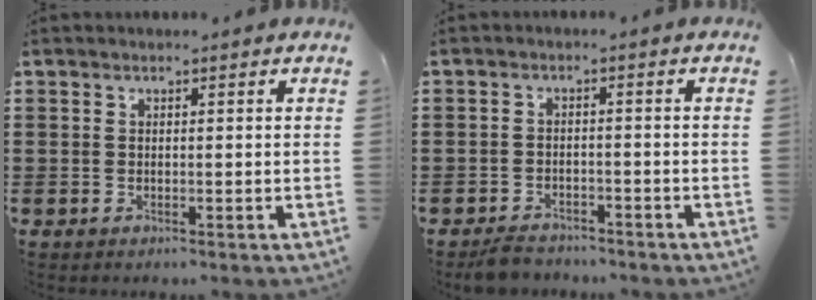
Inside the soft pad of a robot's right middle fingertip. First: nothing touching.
{"total": 2.7, "force": [-2.6, 0.8, 0.2], "torque": [-0.011, 0.003, -0.054]}